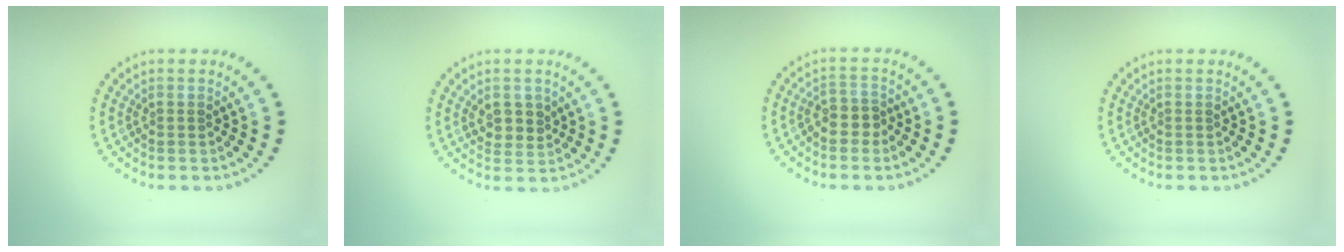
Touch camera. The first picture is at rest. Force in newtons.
{"total": 2.2, "press": 2.1, "slide": 0.7}
{"total": 2.4, "press": 2.2, "slide": 1.0}
{"total": 0.0}